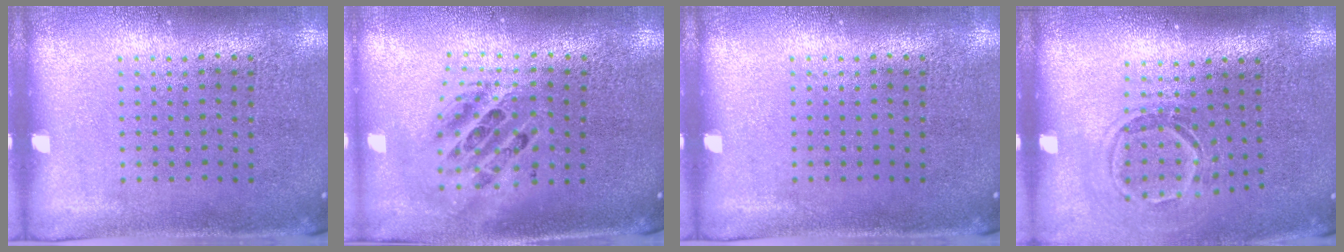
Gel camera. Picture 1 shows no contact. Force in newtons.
{"total": 2.0, "press": 1.6, "slide": 1.2}
{"total": 0.0}
{"total": 1.6, "press": 1.1, "slide": 1.2}